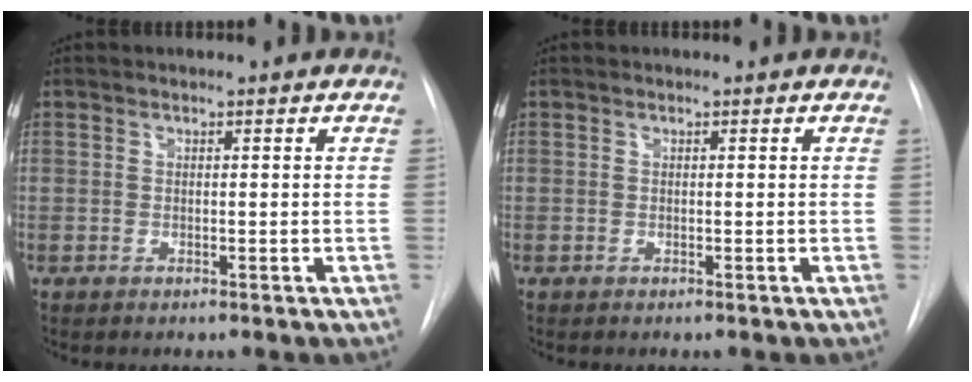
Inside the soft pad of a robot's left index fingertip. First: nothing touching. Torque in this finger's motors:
{"motor_torque": [-0.02, 0.00, -0.01, 0.00]}